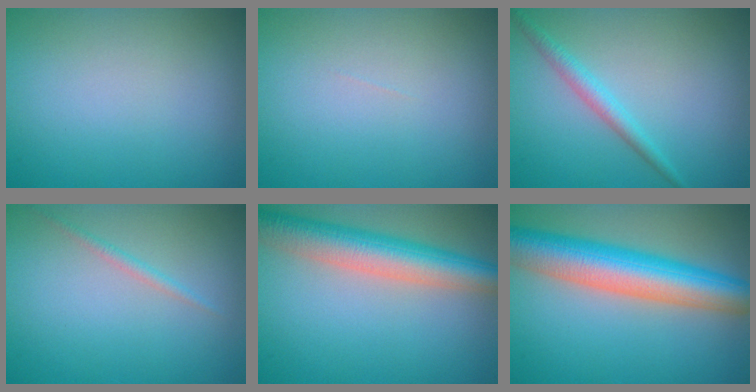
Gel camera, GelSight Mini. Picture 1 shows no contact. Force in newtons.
{"total": 0.0}
{"total": 1.9, "press": 1.9, "slide": 0.0}
{"total": 0.9, "press": 0.9, "slide": 0.0}
{"total": 7.1, "press": 7.1, "slide": 0.1}
{"total": 9.0, "press": 8.9, "slide": 0.3}